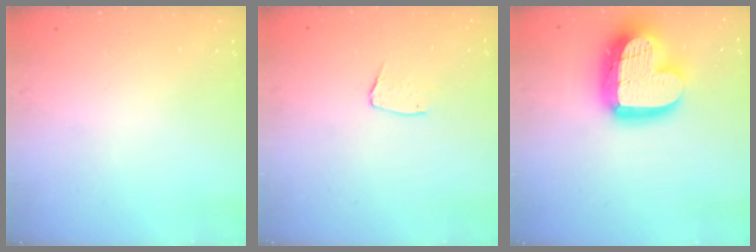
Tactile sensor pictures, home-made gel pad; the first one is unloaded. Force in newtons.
{"total": 4.7, "press": 4.7, "slide": 0.3}
{"total": 21.4, "press": 21.3, "slide": 1.7}